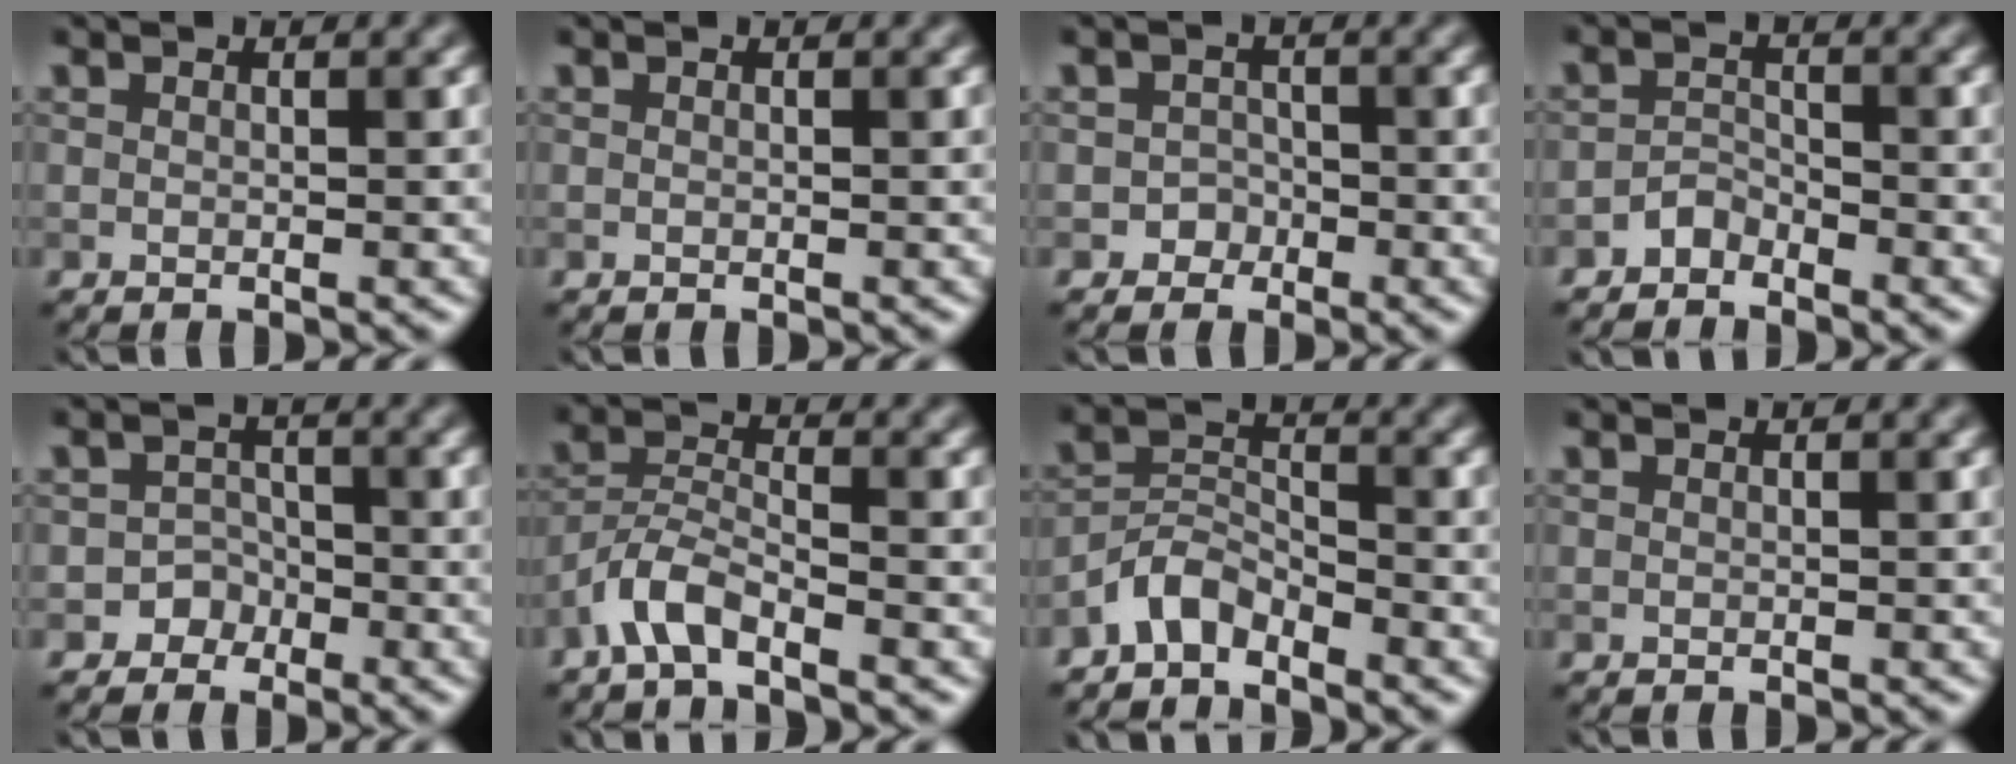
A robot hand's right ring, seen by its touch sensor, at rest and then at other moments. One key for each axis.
{"total": 0.0}
{"total": 1.5, "fx": -0.8, "fy": 1.3, "fz": 0.0, "tx": 0.013, "ty": 0.005, "tz": -0.015}
{"total": 1.6, "fx": -1.4, "fy": 0.7, "fz": 0.2, "tx": -0.001, "ty": 0.010, "tz": -0.029}
{"total": 2.4, "fx": -1.5, "fy": 1.9, "fz": -0.1, "tx": 0.032, "ty": 0.014, "tz": -0.031}
{"total": 3.5, "fx": -2.6, "fy": 1.0, "fz": 2.1, "tx": -0.042, "ty": 0.009, "tz": -0.060}
{"total": 3.2, "fx": -2.7, "fy": 1.3, "fz": 1.1, "tx": -0.020, "ty": 0.012, "tz": -0.062}
{"total": 0.0}